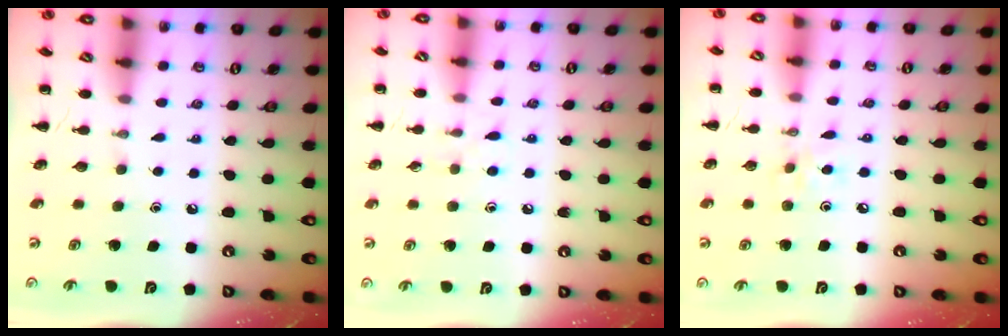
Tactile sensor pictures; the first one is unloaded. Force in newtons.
{"total": 5.1, "press": 4.6, "slide": 2.0}
{"total": 3.0, "press": 2.8, "slide": 1.0}